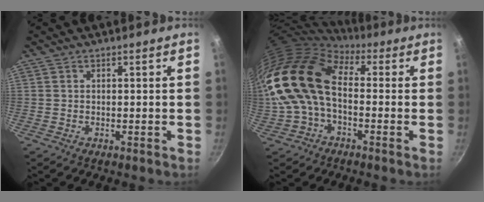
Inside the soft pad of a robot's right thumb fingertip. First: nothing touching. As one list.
[{"total": 17.6, "force": [-0.2, 11.2, 13.5], "torque": [-0.257, 0.028, -0.015]}]